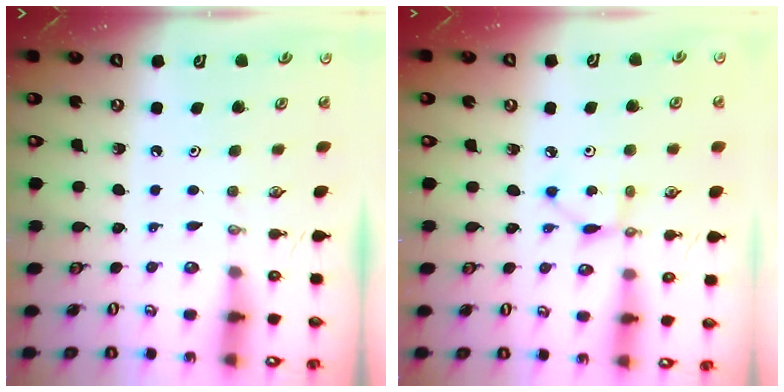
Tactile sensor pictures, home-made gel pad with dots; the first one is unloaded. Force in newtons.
{"total": 2.9, "press": 2.9, "slide": 0.1}